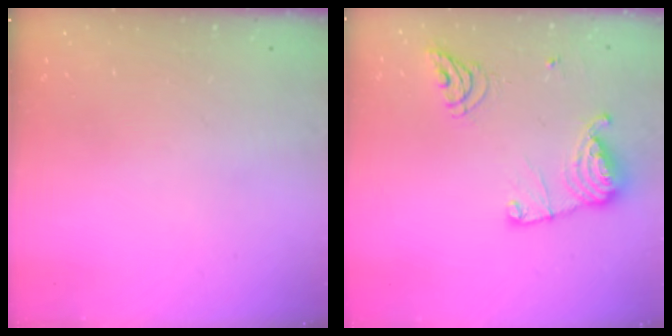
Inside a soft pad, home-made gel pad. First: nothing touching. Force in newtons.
{"total": 13.2, "press": 13.2, "slide": 1.2}